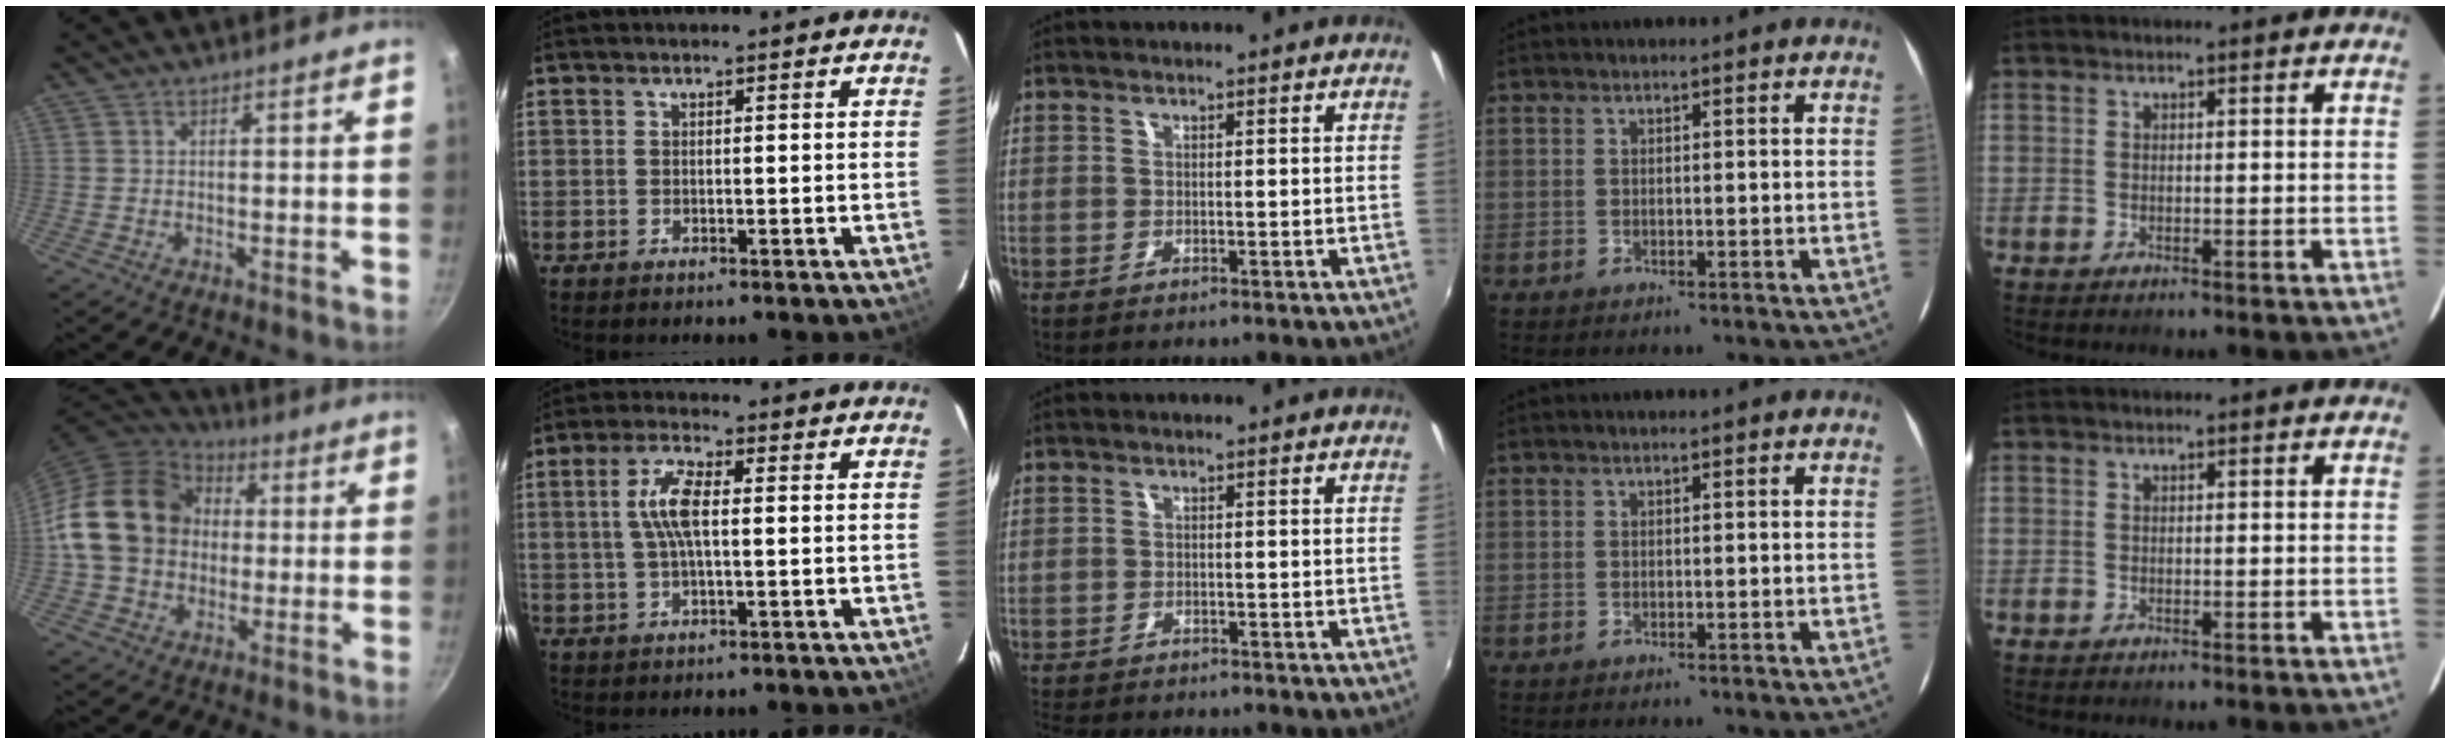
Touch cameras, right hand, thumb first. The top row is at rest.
{"thumb": {"total": 18.8, "force": [1.4, 15.3, 10.8], "torque": [-0.171, 0.033, 0.017]}, "index": {"total": 6.7, "force": [0.5, 2.1, 6.3], "torque": [-0.126, 0.010, 0.012]}, "middle": {"total": 5.4, "force": [-4.8, 1.7, 1.6], "torque": [-0.050, -0.012, -0.080]}}